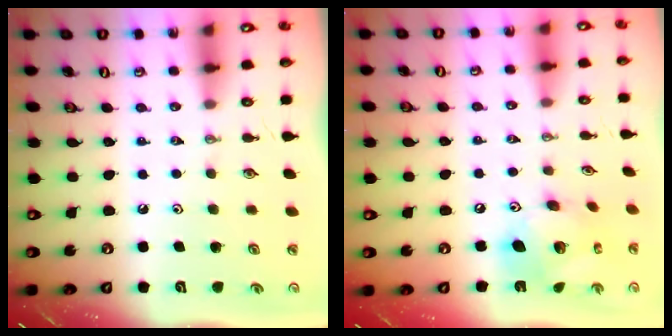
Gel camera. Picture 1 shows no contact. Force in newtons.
{"total": 15.2, "press": 15.1, "slide": 1.5}